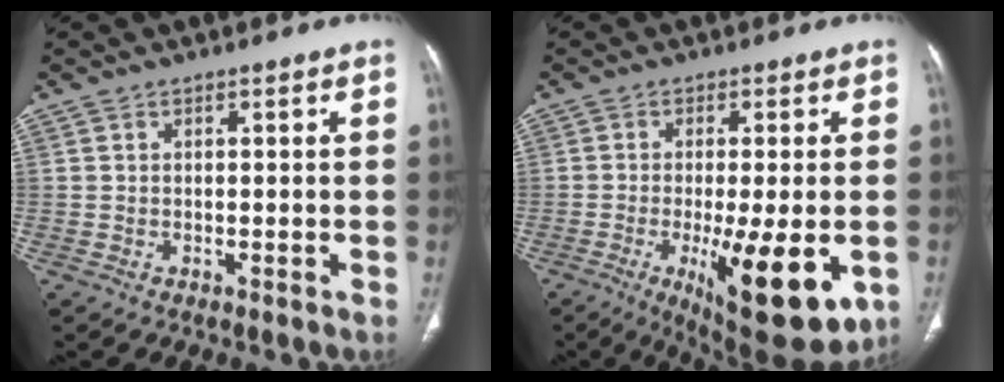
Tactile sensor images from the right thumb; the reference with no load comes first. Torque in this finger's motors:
{"motor_torque": [2.80, 2.20, 1.11, 0.51, 0.37]}